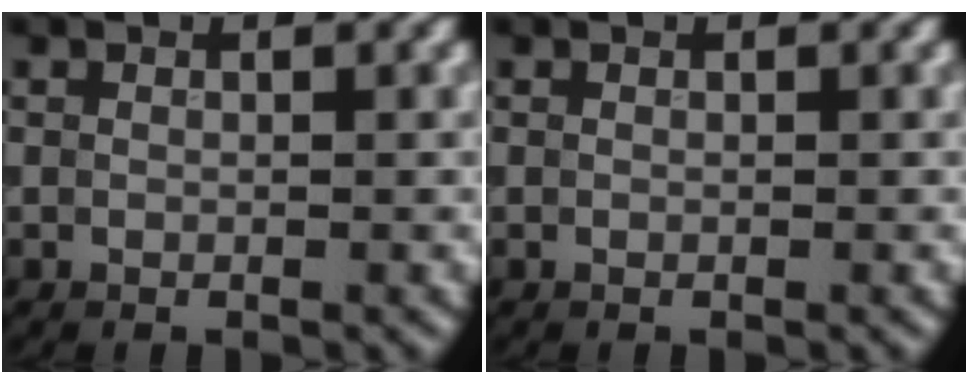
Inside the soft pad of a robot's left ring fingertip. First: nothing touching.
{"total": 0.0}